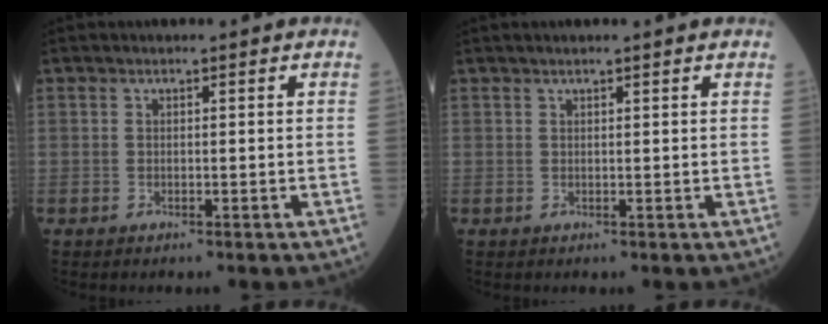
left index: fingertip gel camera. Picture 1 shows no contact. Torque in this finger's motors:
{"motor_torque": [-0.09, 0.12, -0.05, -0.01]}